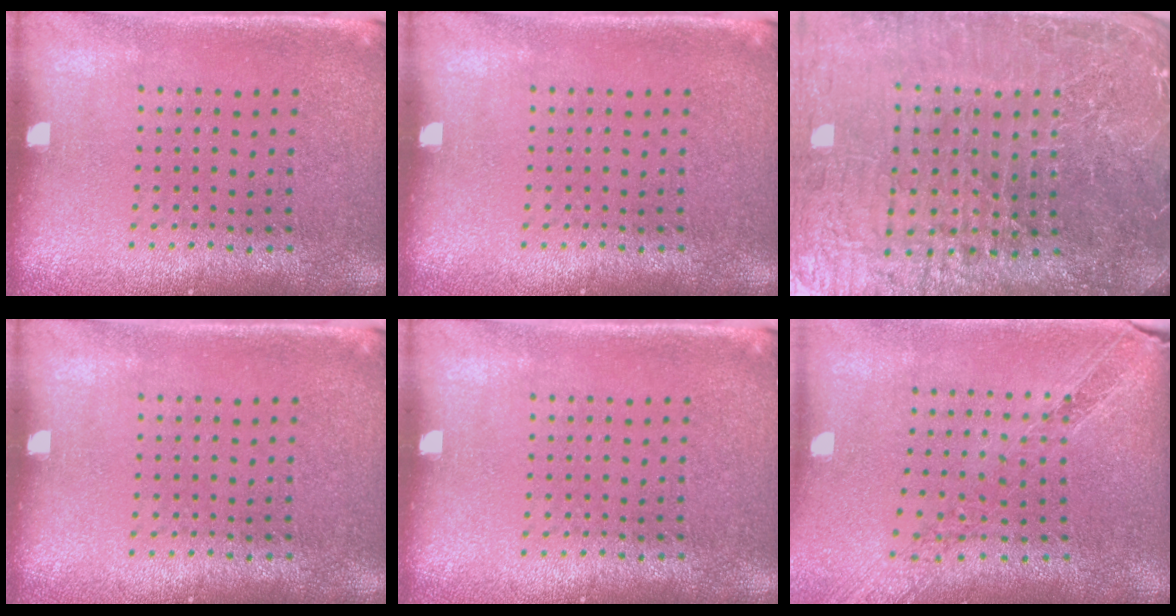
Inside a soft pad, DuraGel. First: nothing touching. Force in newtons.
{"total": 0.0}
{"total": 6.1, "press": 5.6, "slide": 2.5}
{"total": 0.0}
{"total": 0.0}
{"total": 1.2, "press": 1.2, "slide": 0.1}